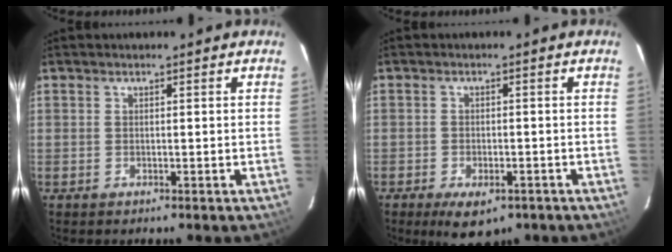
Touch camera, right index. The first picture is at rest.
{"total": 6.8, "force": [-4.2, 3.3, 4.2], "torque": [-0.081, -0.013, -0.057]}